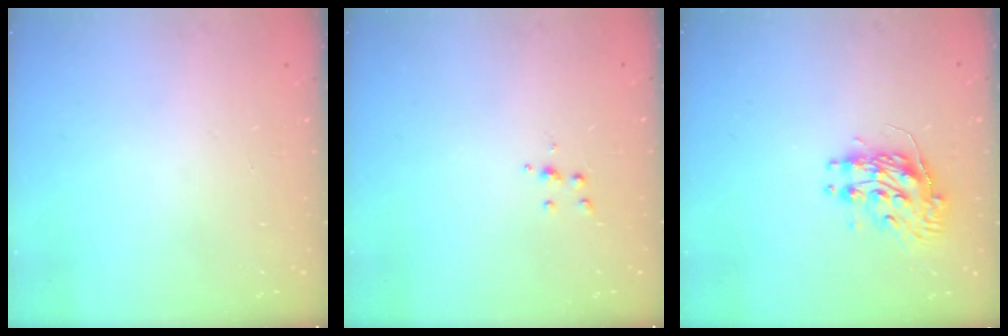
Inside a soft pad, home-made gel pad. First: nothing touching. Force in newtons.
{"total": 4.5, "press": 4.5, "slide": 0.6}
{"total": 9.8, "press": 9.7, "slide": 0.8}